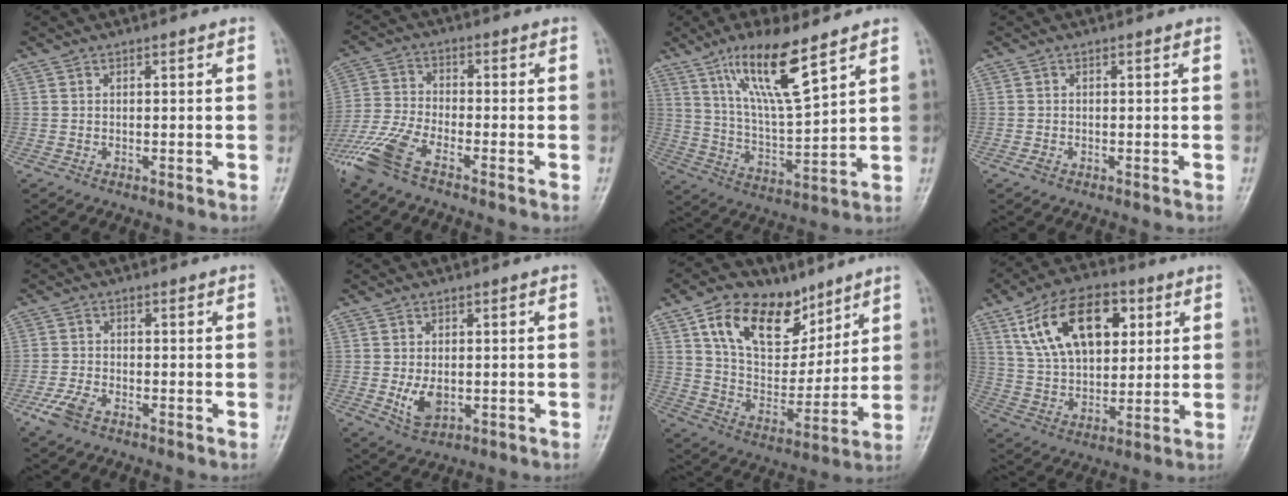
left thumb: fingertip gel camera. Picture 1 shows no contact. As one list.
[{"total": 8.8, "force": [-6.2, 2.7, 5.7], "torque": [-0.141, 0.011, -0.135]}, {"total": 13.7, "force": [8.3, 2.8, 10.5], "torque": [-0.183, -0.045, 0.165]}, {"total": 0.9, "force": [-0.6, 0.6, 0.3], "torque": [-0.007, 0.000, -0.012]}, {"total": 4.2, "force": [-2.7, 2.1, 2.5], "torque": [-0.059, 0.006, -0.053]}, {"total": 5.2, "force": [-1.0, 3.3, 3.8], "torque": [-0.059, -0.004, -0.008]}, {"total": 17.9, "force": [10.0, 11.0, 10.0], "torque": [-0.121, -0.039, 0.182]}, {"total": 17.7, "force": [6.9, 10.5, 12.5], "torque": [-0.177, -0.008, 0.125]}]